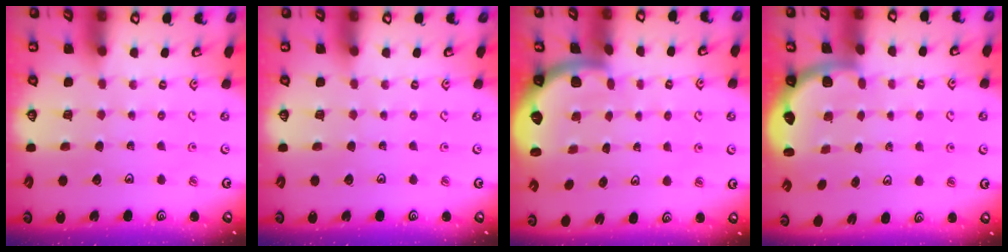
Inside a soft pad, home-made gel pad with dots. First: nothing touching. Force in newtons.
{"total": 0.0}
{"total": 1.6, "press": 1.6, "slide": 0.1}
{"total": 2.1, "press": 1.9, "slide": 0.8}